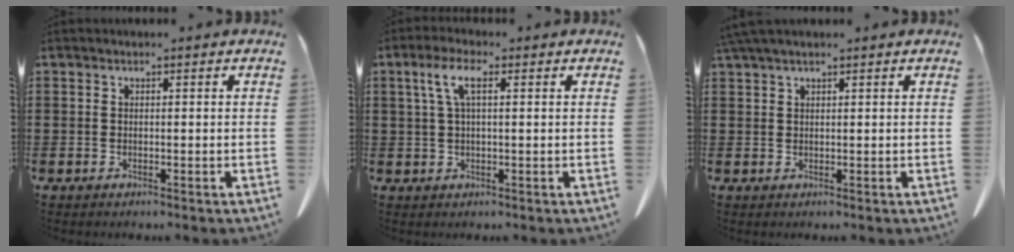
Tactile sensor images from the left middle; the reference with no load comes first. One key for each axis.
{"total": 4.7, "fx": 1.6, "fy": 1.3, "fz": 4.2, "tx": -0.089, "ty": 0.009, "tz": 0.026}
{"total": 2.0, "fx": 1.5, "fy": 0.2, "fz": 1.3, "tx": -0.029, "ty": 0.001, "tz": 0.027}